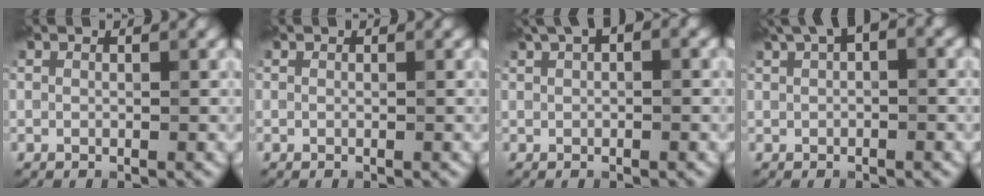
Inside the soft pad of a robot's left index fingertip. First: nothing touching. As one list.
[{"total": 0.0}, {"total": 2.7, "force": [1.3, 1.1, 2.1], "torque": [-0.031, 0.013, 0.019]}, {"total": 3.6, "force": [1.7, 1.4, 2.8], "torque": [-0.042, 0.016, 0.026]}]